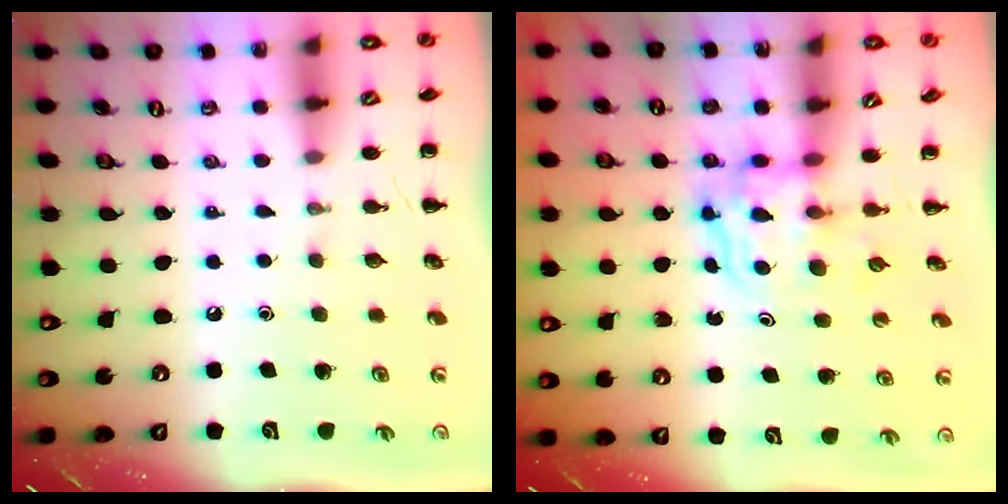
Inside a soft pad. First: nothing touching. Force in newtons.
{"total": 3.4, "press": 3.4, "slide": 0.2}